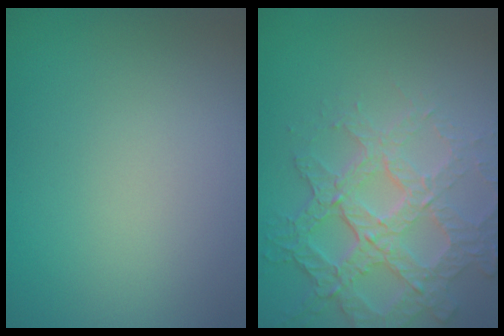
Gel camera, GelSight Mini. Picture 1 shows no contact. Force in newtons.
{"total": 6.7, "press": 5.2, "slide": 4.2}